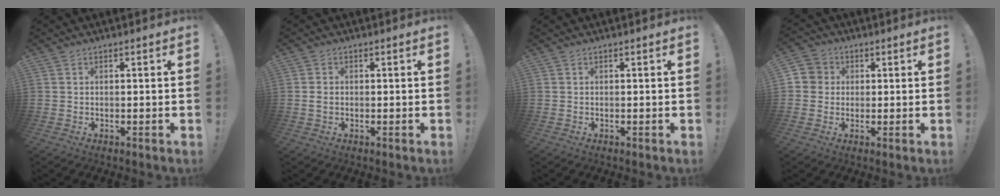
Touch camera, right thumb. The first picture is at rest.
{"total": 2.1, "force": [0.1, 1.6, 1.4], "torque": [-0.026, 0.007, 0.002]}
{"total": 0.0}
{"total": 5.0, "force": [0.3, 4.8, 1.2], "torque": [-0.022, 0.007, 0.007]}